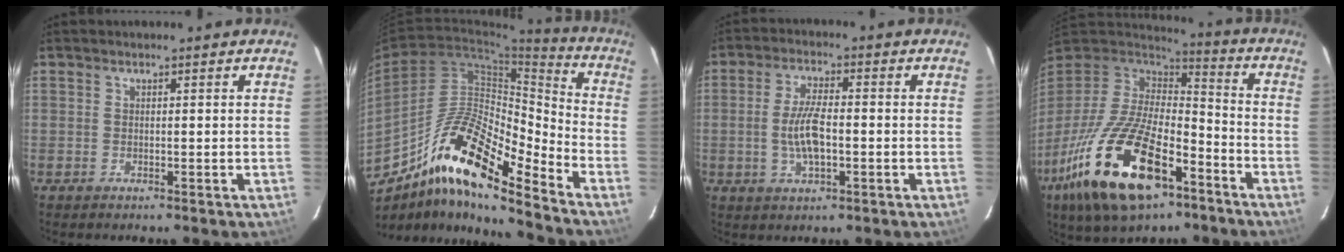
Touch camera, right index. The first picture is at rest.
{"total": 17.3, "force": [-12.4, 3.2, 11.6], "torque": [-0.197, 0.006, -0.233]}
{"total": 7.1, "force": [-1.2, 2.6, 6.5], "torque": [-0.131, -0.001, -0.022]}
{"total": 26.3, "force": [-13.9, 11.8, 19.0], "torque": [-0.379, -0.044, -0.234]}